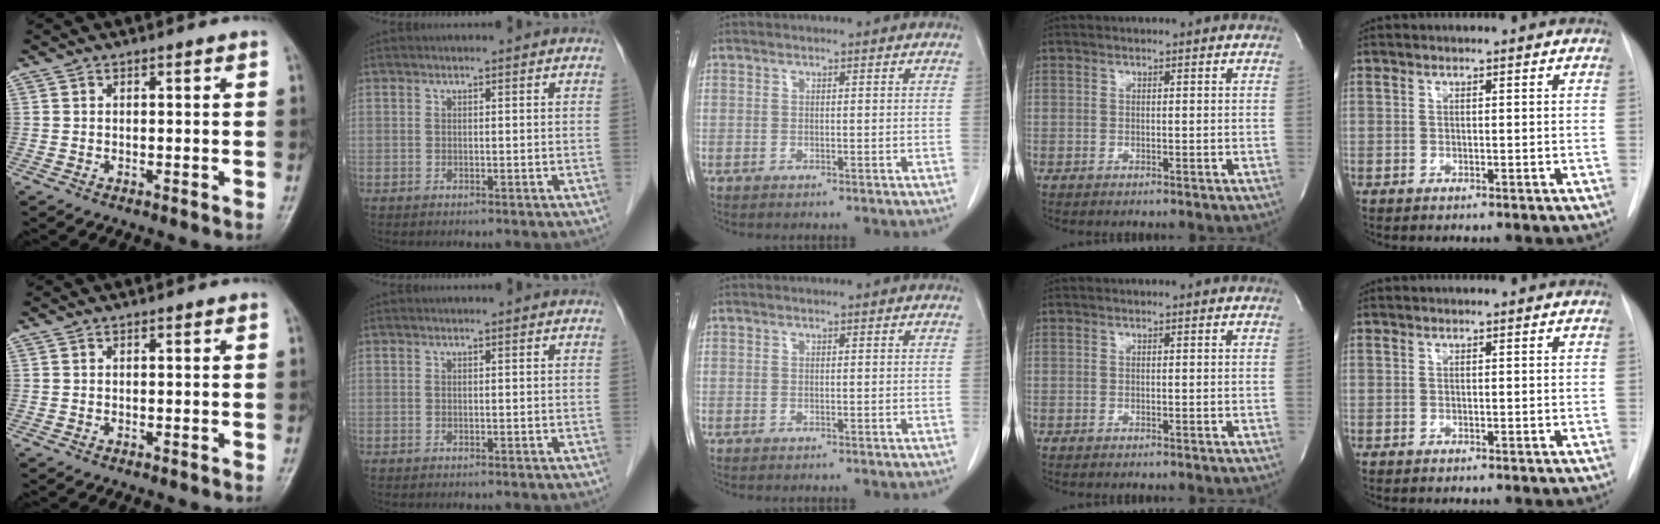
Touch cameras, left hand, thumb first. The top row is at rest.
{}